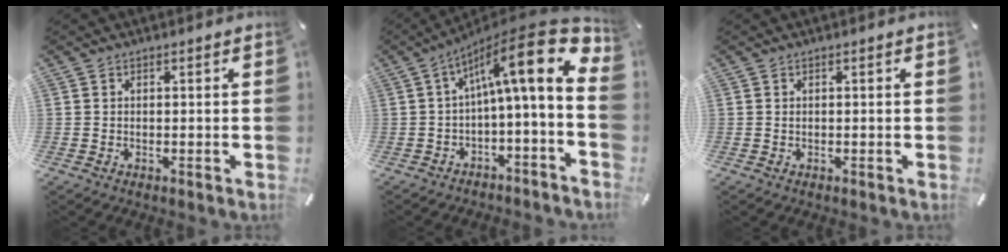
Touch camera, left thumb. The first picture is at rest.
{"total": 15.0, "force": [5.1, 3.9, 13.5], "torque": [-0.197, -0.050, 0.075]}
{"total": 0.5, "force": [-0.1, 0.2, 0.5], "torque": [-0.010, 0.000, -0.001]}